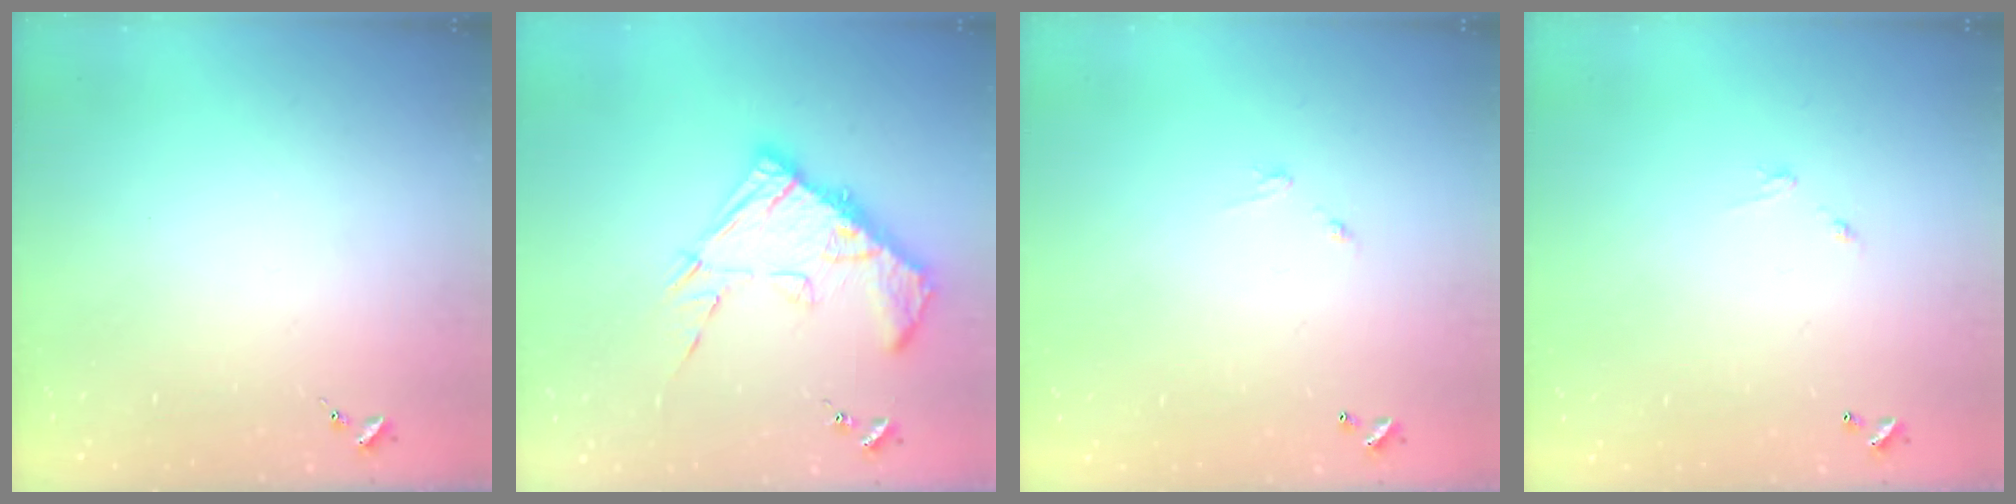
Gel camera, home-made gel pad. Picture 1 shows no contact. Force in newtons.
{"total": 15.9, "press": 15.8, "slide": 1.5}
{"total": 4.5, "press": 4.5, "slide": 0.3}
{"total": 4.5, "press": 4.5, "slide": 0.3}